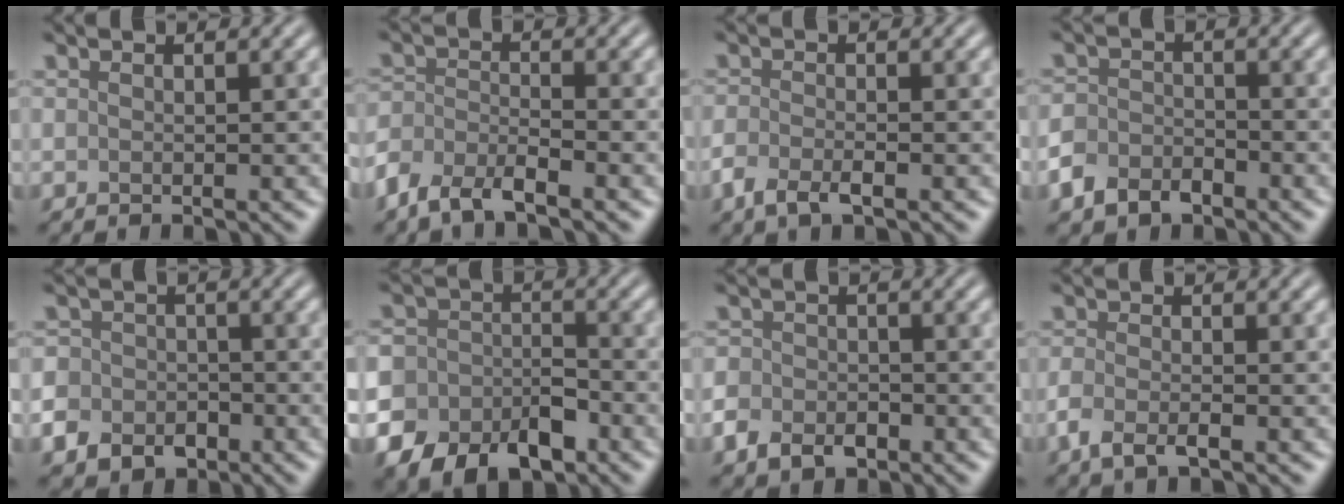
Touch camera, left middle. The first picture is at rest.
{"total": 3.9, "force": [-3.0, 1.2, 2.2], "torque": [-0.045, -0.005, -0.068]}
{"total": 2.6, "force": [-1.4, 0.9, 1.9], "torque": [-0.043, -0.004, -0.032]}
{"total": 3.4, "force": [-2.3, 2.1, 1.3], "torque": [-0.025, -0.002, -0.054]}
{"total": 6.3, "force": [-3.0, 5.3, 1.8], "torque": [-0.023, -0.018, -0.068]}
{"total": 10.8, "force": [-6.4, 7.4, 4.6], "torque": [-0.063, -0.029, -0.115]}
{"total": 3.3, "force": [-1.7, 2.3, 1.6], "torque": [-0.031, -0.005, -0.038]}
{"total": 2.6, "force": [-1.4, 1.0, 2.0], "torque": [-0.046, -0.005, -0.032]}